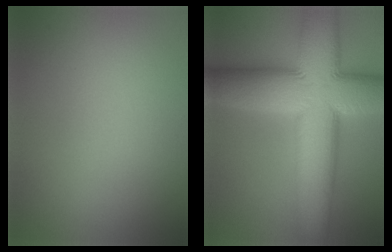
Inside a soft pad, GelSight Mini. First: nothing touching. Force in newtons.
{"total": 15.4, "press": 15.4, "slide": 0.7}